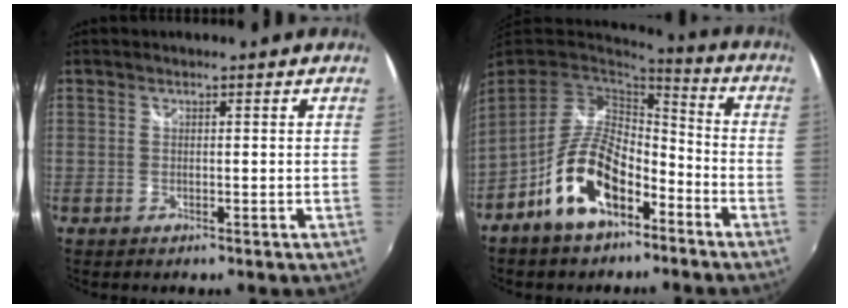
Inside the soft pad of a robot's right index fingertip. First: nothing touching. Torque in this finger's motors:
{"motor_torque": [0.76, -0.60, 1.05, 0.21]}